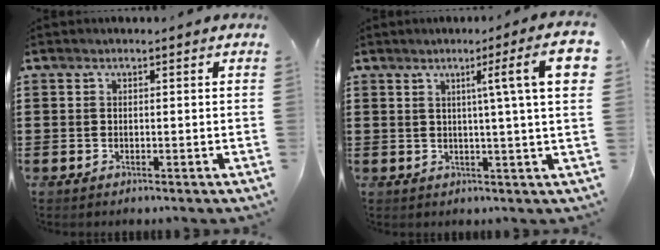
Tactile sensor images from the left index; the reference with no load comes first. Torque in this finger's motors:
{"motor_torque": [0.88, -0.54, 0.50, 0.08]}